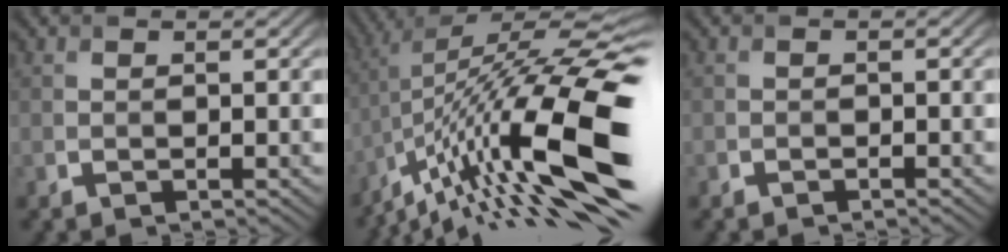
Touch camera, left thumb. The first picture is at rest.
{"total": 19.8, "force": [-6.1, 4.5, 18.3], "torque": [-0.315, 0.018, -0.118]}
{"total": 0.7, "force": [-0.7, 0.1, -0.1], "torque": [0.004, -0.001, -0.011]}